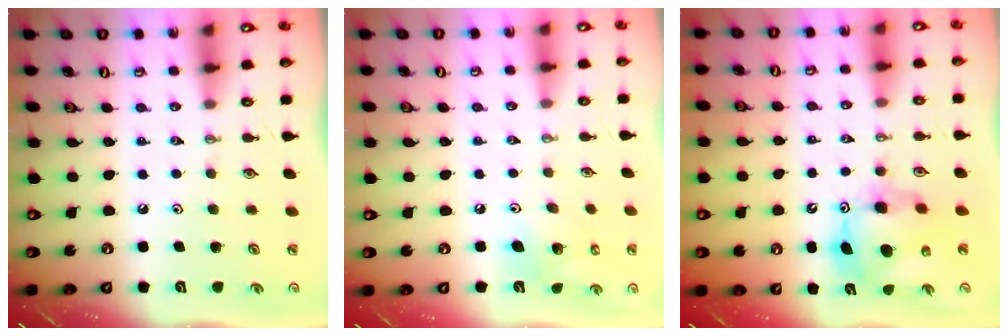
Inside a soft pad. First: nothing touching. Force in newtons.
{"total": 8.5, "press": 8.1, "slide": 2.6}
{"total": 11.7, "press": 11.6, "slide": 1.0}